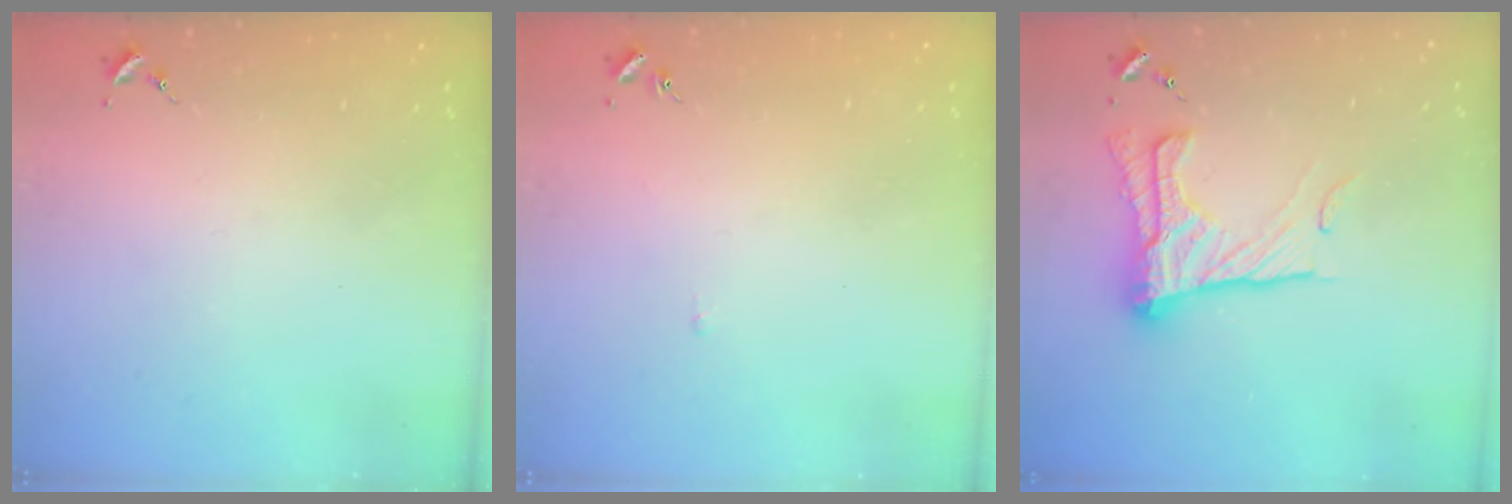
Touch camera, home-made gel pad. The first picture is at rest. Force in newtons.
{"total": 2.4, "press": 2.4, "slide": 0.3}
{"total": 20.0, "press": 19.9, "slide": 1.4}